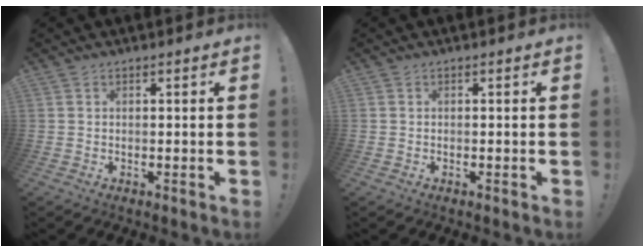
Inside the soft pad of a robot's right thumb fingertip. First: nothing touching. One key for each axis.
{"total": 0.0}